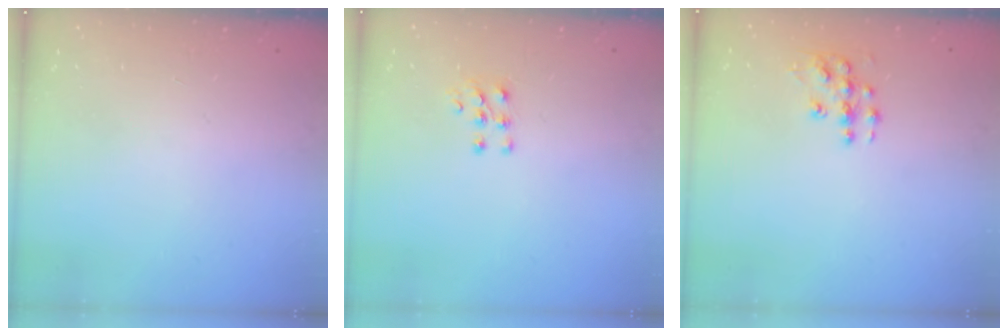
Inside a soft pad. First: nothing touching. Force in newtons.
{"total": 5.5, "press": 5.4, "slide": 1.1}
{"total": 7.8, "press": 7.8, "slide": 0.4}